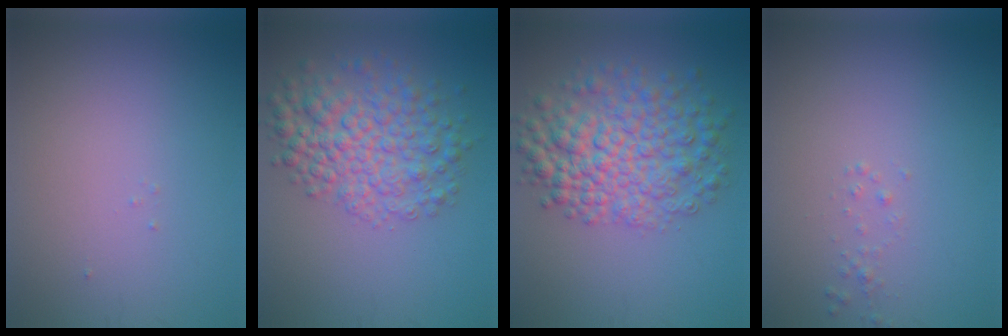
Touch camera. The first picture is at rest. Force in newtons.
{"total": 6.3, "press": 6.2, "slide": 0.2}
{"total": 7.3, "press": 7.3, "slide": 0.2}
{"total": 0.7, "press": 0.6, "slide": 0.1}